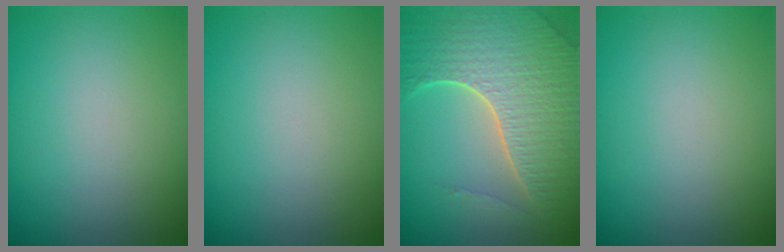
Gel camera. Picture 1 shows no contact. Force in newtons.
{"total": 0.0}
{"total": 7.2, "press": 5.2, "slide": 5.0}
{"total": 0.0}